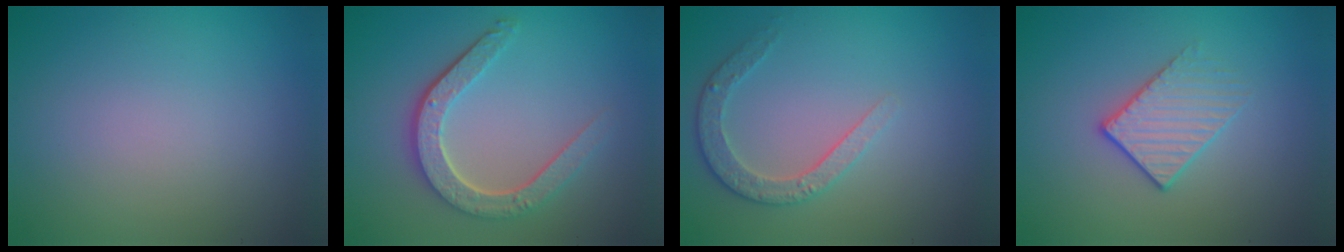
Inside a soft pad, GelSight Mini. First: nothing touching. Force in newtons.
{"total": 4.9, "press": 3.7, "slide": 3.1}
{"total": 2.6, "press": 2.5, "slide": 0.8}
{"total": 2.2, "press": 1.9, "slide": 1.2}